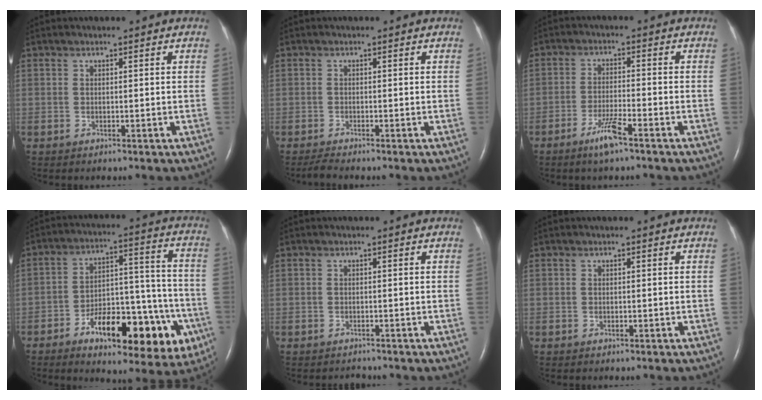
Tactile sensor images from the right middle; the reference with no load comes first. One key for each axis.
{"total": 1.5, "fx": -1.4, "fy": -0.3, "fz": 0.5, "tx": -0.024, "ty": -0.008, "tz": -0.027}
{"total": 4.7, "fx": -3.2, "fy": 0.1, "fz": 3.5, "tx": -0.073, "ty": -0.007, "tz": -0.062}
{"total": 19.0, "fx": -8.6, "fy": 7.2, "fz": 15.4, "tx": -0.178, "ty": 0.032, "tz": -0.110}
{"total": 0.9, "fx": -0.8, "fy": 0.2, "fz": -0.2, "tx": -0.002, "ty": -0.005, "tz": -0.012}
{"total": 0.0}